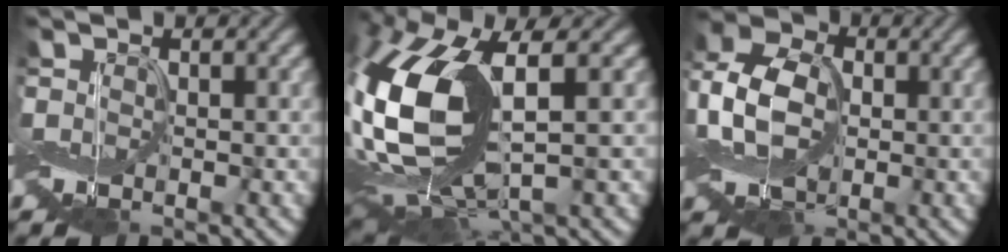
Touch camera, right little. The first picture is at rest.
{"total": 14.0, "force": [1.3, 6.2, 12.5], "torque": [-0.302, -0.003, 0.031]}
{"total": 7.6, "force": [-0.7, 5.3, 5.3], "torque": [-0.139, 0.011, -0.024]}